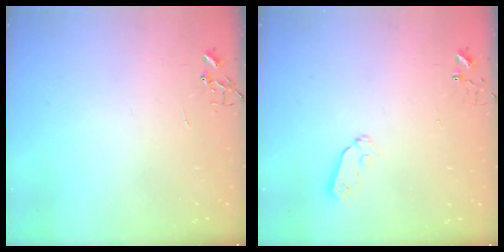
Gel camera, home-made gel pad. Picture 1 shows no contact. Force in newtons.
{"total": 3.7, "press": 3.7, "slide": 0.5}